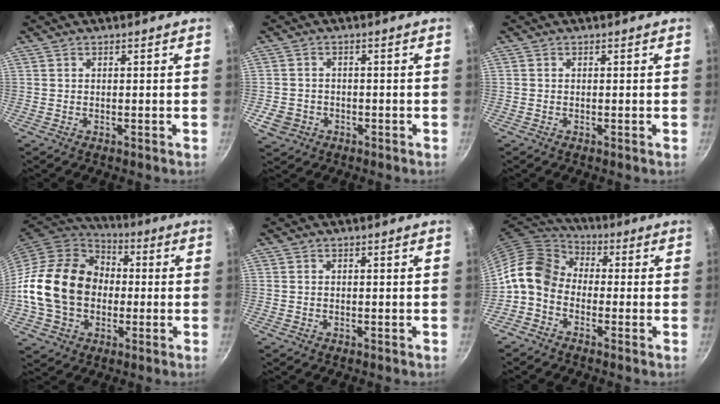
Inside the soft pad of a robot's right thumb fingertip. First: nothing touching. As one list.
[{"total": 4.5, "force": [-1.6, 3.8, 1.7], "torque": [-0.031, 0.016, -0.022]}, {"total": 0.0}, {"total": 21.0, "force": [-1.0, 16.4, 13.1], "torque": [-0.216, 0.039, -0.019]}, {"total": 0.0}, {"total": 10.3, "force": [-1.8, 7.9, 6.3], "torque": [-0.101, 0.042, -0.060]}]